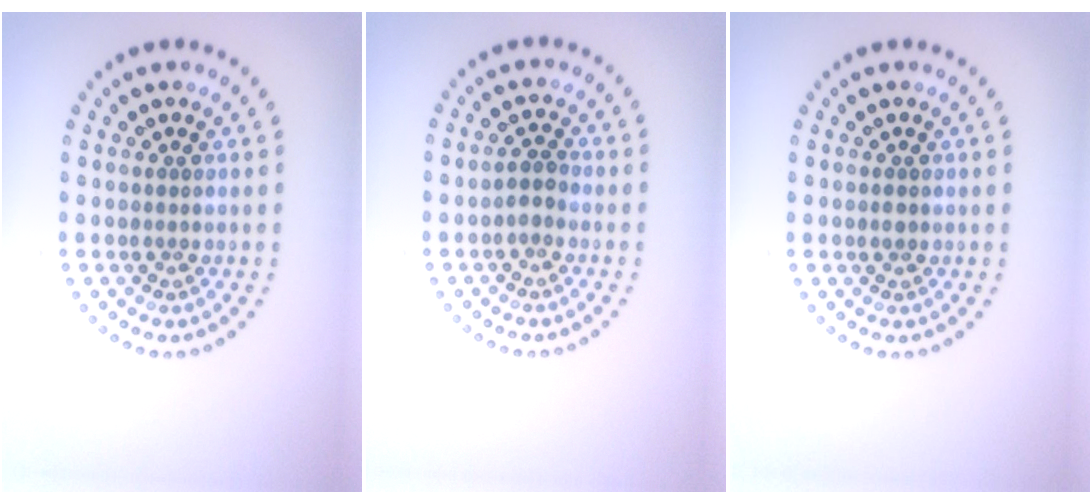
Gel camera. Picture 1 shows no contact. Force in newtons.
{"total": 1.3, "press": 1.1, "slide": 0.6}
{"total": 0.7, "press": 0.7, "slide": 0.1}